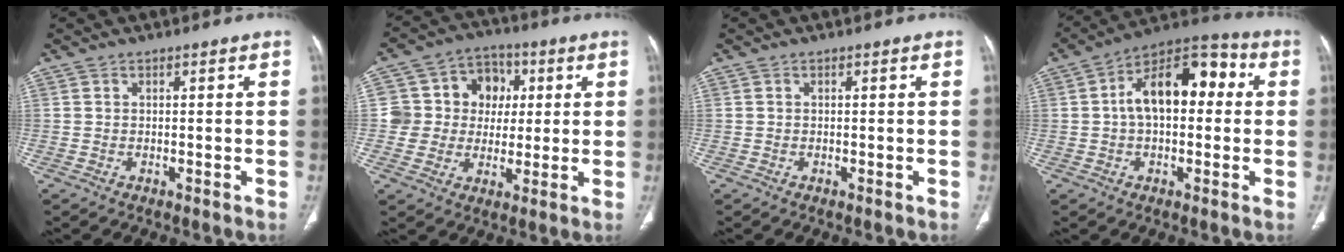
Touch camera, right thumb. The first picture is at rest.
{"total": 12.1, "force": [1.8, 11.2, 4.2], "torque": [-0.017, 0.017, 0.029]}
{"total": 0.0}
{"total": 15.2, "force": [1.9, 8.7, 12.4], "torque": [-0.173, 0.044, 0.019]}